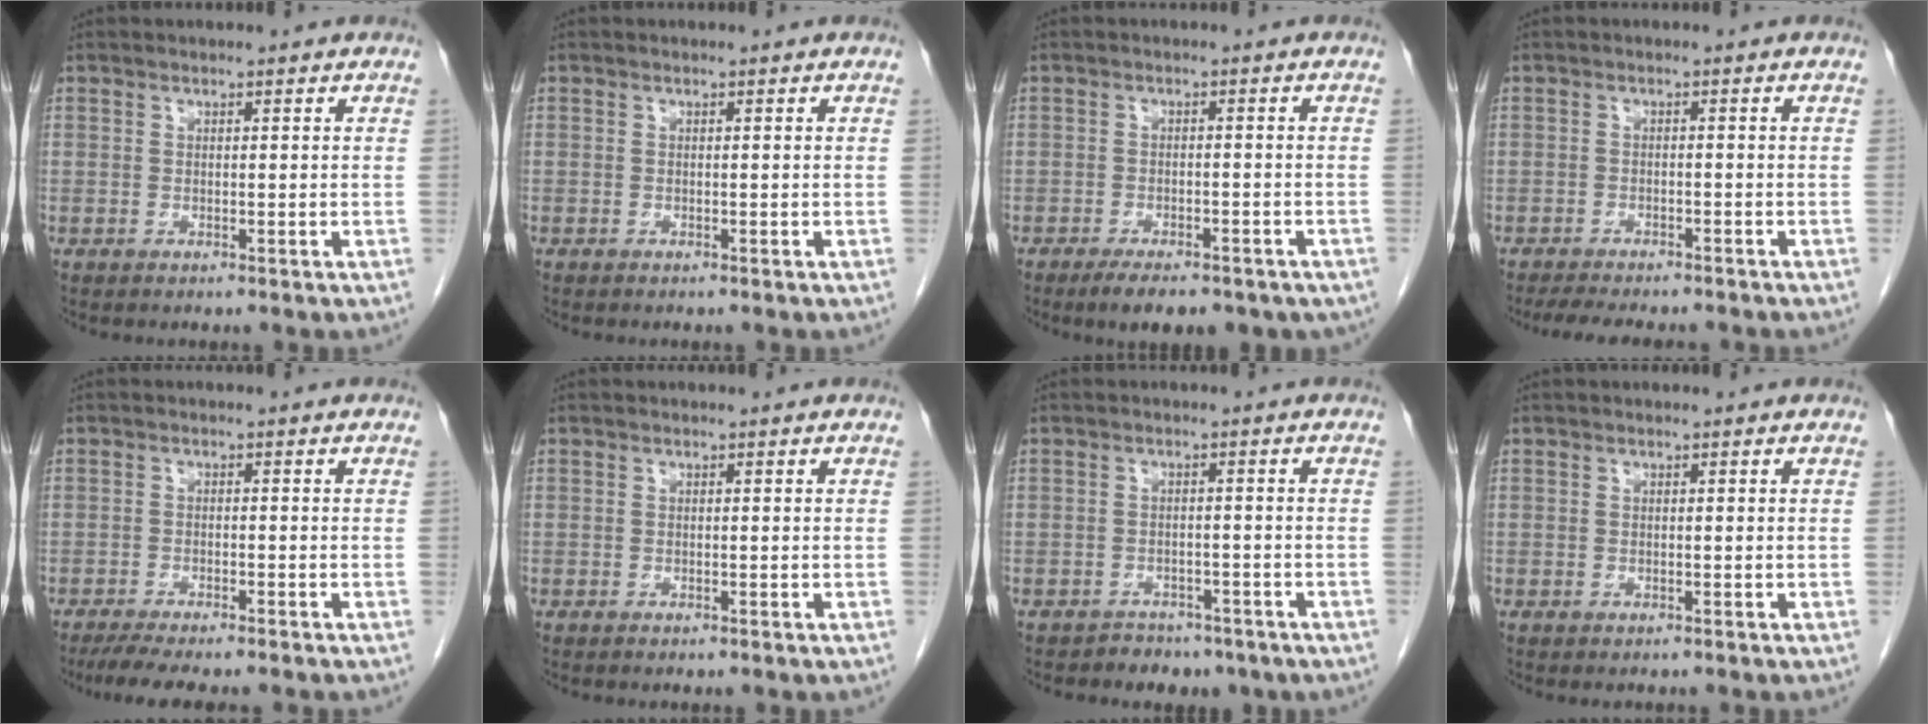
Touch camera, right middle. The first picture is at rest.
{"total": 0.0}
{"total": 9.7, "force": [-7.2, 3.7, 5.4], "torque": [-0.060, 0.000, -0.092]}
{"total": 8.9, "force": [-7.8, 2.0, 3.7], "torque": [-0.053, -0.009, -0.108]}
{"total": 6.8, "force": [-5.7, 0.6, 3.6], "torque": [-0.050, -0.012, -0.089]}
{"total": 0.0}
{"total": 4.6, "force": [-3.6, 2.8, 0.5], "torque": [-0.008, 0.011, -0.044]}
{"total": 0.0}